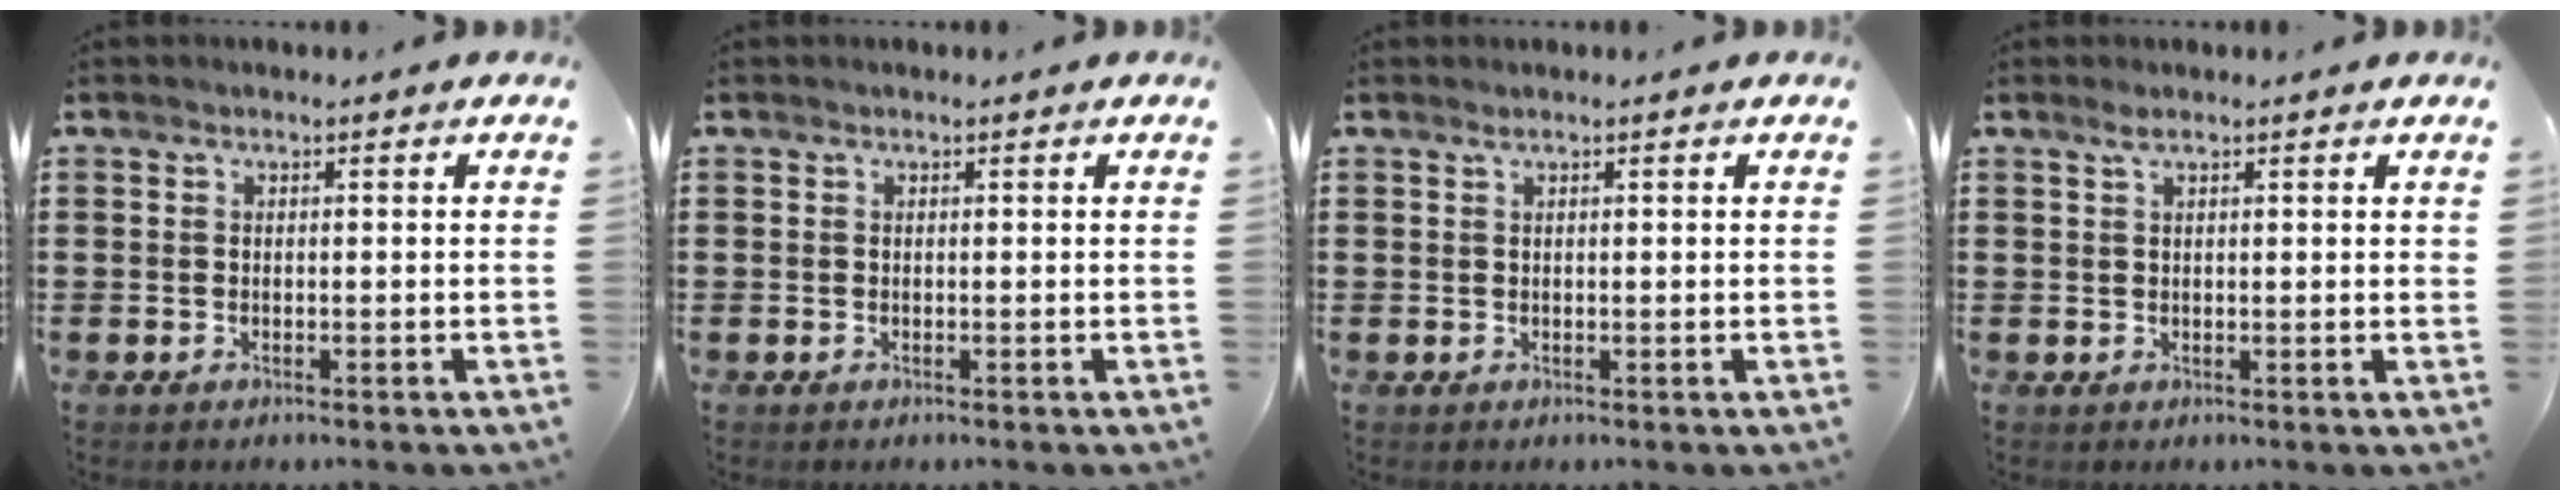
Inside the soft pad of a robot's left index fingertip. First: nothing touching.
{"total": 0.0}
{"total": 0.6, "force": [0.4, -0.1, 0.5], "torque": [-0.009, 0.000, 0.007]}
{"total": 1.5, "force": [1.1, 0.2, 1.1], "torque": [-0.022, 0.002, 0.019]}